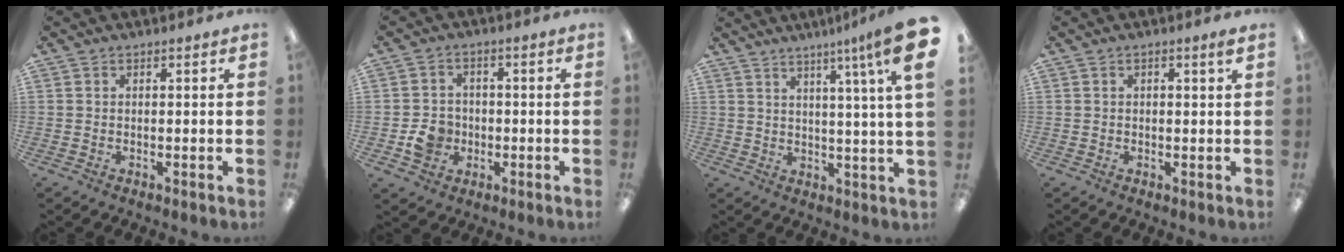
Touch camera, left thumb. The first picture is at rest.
{"total": 6.4, "force": [-1.8, 5.5, 2.7], "torque": [-0.042, 0.012, -0.028]}
{"total": 10.8, "force": [5.6, 0.0, 9.3], "torque": [-0.143, -0.032, 0.084]}
{"total": 1.1, "force": [0.2, 0.2, 1.1], "torque": [-0.020, -0.001, 0.004]}